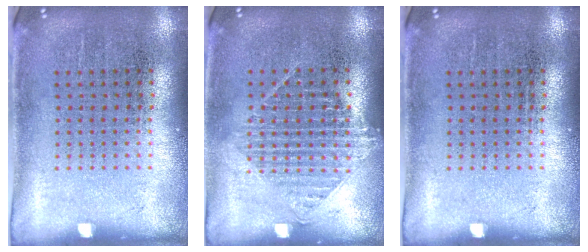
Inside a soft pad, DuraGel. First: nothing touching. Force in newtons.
{"total": 1.0, "press": 1.0, "slide": 0.4}
{"total": 0.0}